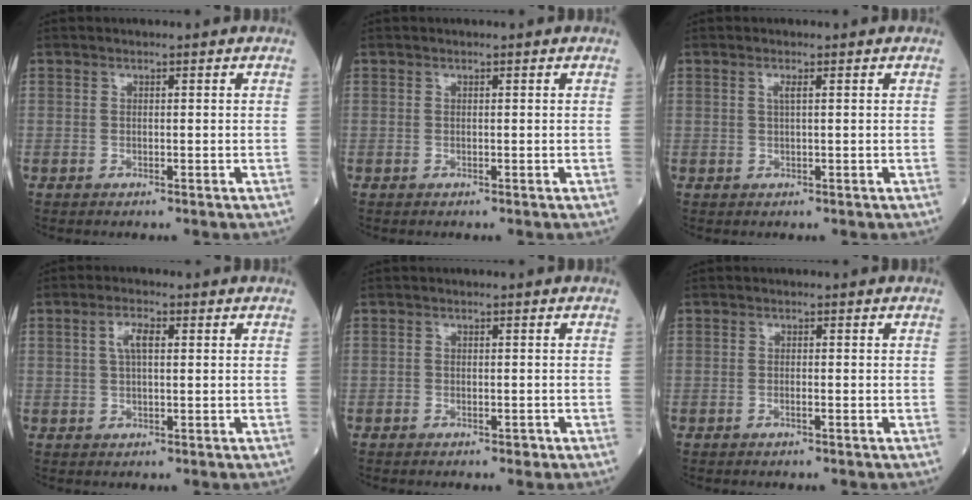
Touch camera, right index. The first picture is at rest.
{"total": 0.0}
{"total": 1.0, "force": [0.3, -0.1, 0.9], "torque": [-0.023, 0.001, 0.006]}
{"total": 3.3, "force": [0.9, 1.0, 3.0], "torque": [-0.062, 0.008, 0.018]}
{"total": 1.0, "force": [-0.7, 0.6, 0.5], "torque": [-0.003, 0.002, -0.010]}
{"total": 0.6, "force": [-0.3, 0.0, 0.4], "torque": [-0.007, 0.002, -0.008]}